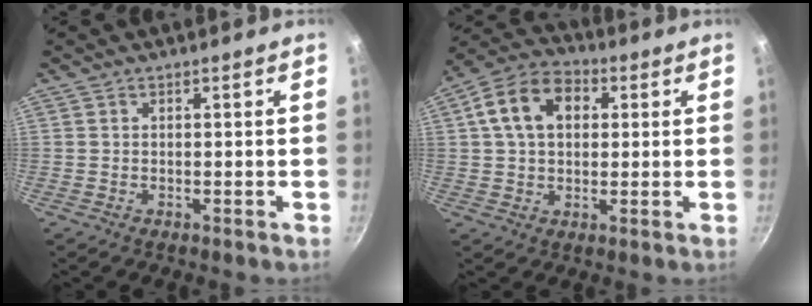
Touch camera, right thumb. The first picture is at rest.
{"total": 12.3, "force": [2.9, 8.7, 8.1], "torque": [-0.119, 0.020, 0.032]}